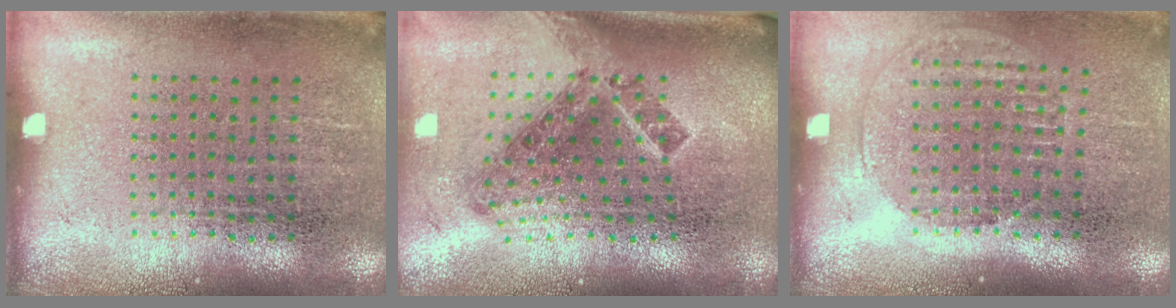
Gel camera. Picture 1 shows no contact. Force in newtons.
{"total": 2.0, "press": 1.4, "slide": 1.4}
{"total": 1.4, "press": 1.2, "slide": 0.6}